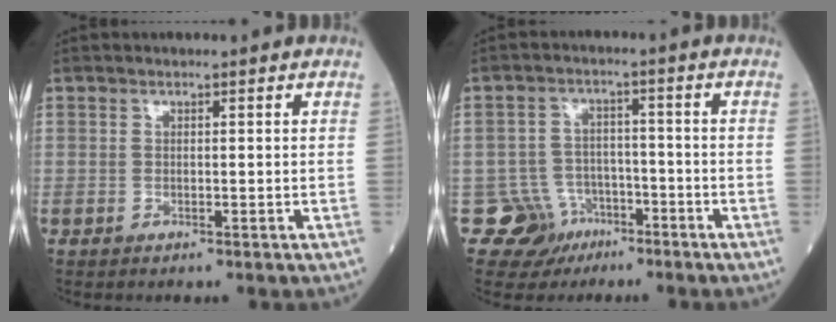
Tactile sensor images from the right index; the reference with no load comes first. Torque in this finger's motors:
{"motor_torque": [-0.03, 0.00, -0.01, 0.00]}